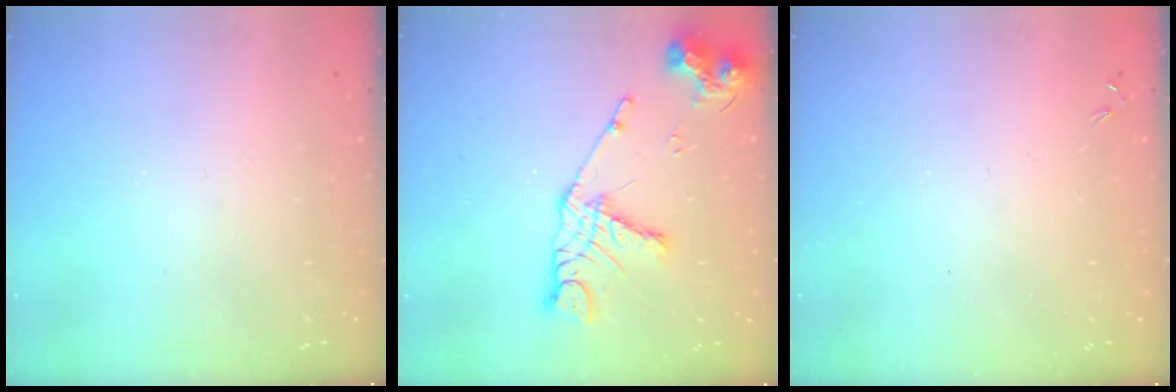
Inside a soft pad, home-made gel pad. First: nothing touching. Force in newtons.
{"total": 14.2, "press": 14.2, "slide": 1.3}
{"total": 0.0}